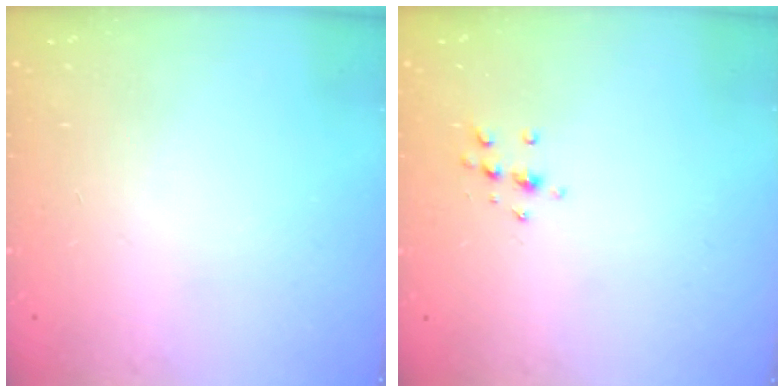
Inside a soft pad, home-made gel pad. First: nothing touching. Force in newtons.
{"total": 5.9, "press": 5.8, "slide": 1.2}